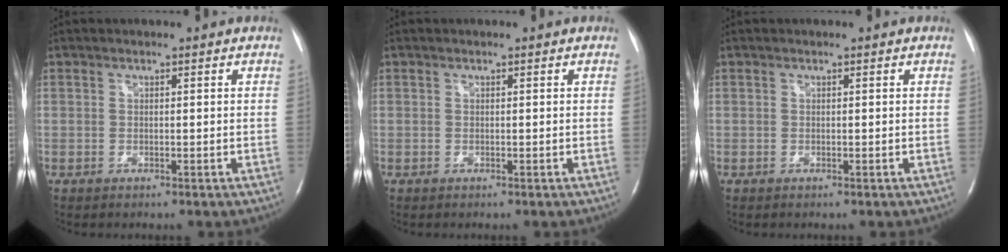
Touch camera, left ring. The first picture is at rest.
{"total": 0.0}
{"total": 0.0}